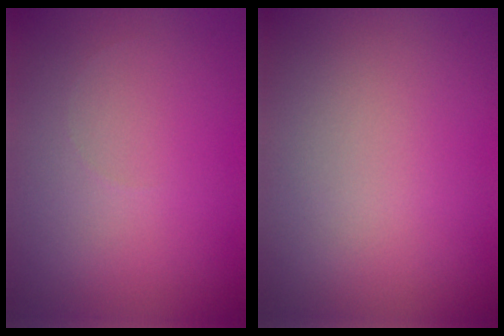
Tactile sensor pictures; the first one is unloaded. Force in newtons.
{"total": 0.0}